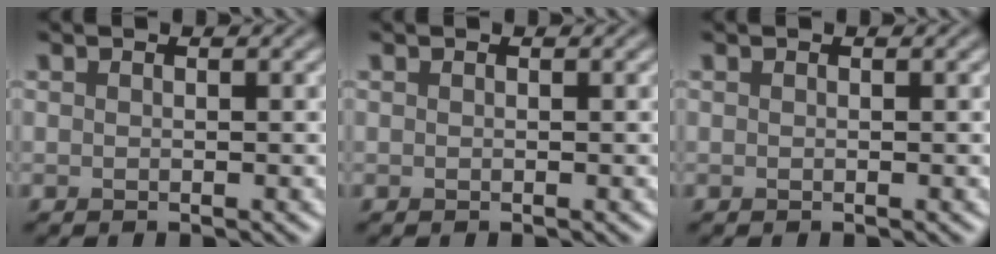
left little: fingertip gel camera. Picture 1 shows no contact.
{"total": 0.0}
{"total": 0.0}